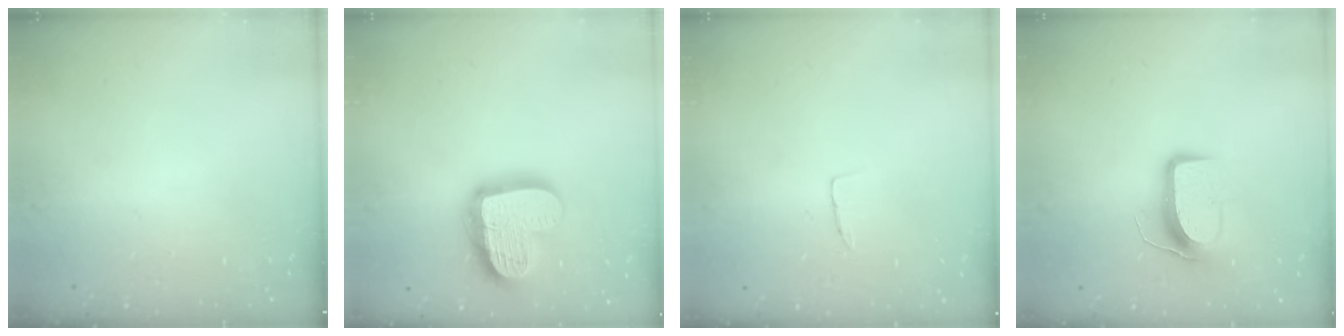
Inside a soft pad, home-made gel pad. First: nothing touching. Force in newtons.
{"total": 20.5, "press": 20.4, "slide": 1.5}
{"total": 3.1, "press": 3.1, "slide": 0.1}
{"total": 9.3, "press": 9.3, "slide": 0.6}